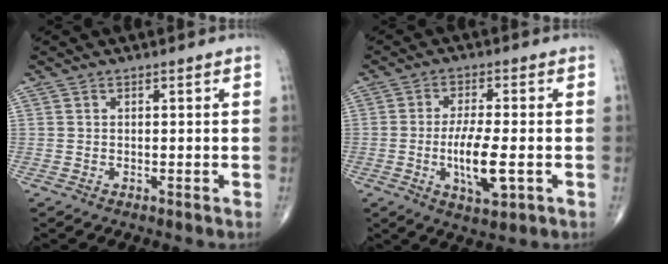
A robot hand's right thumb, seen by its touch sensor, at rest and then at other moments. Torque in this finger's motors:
{"motor_torque": [2.72, 2.28, 1.35, -0.40, 0.30]}